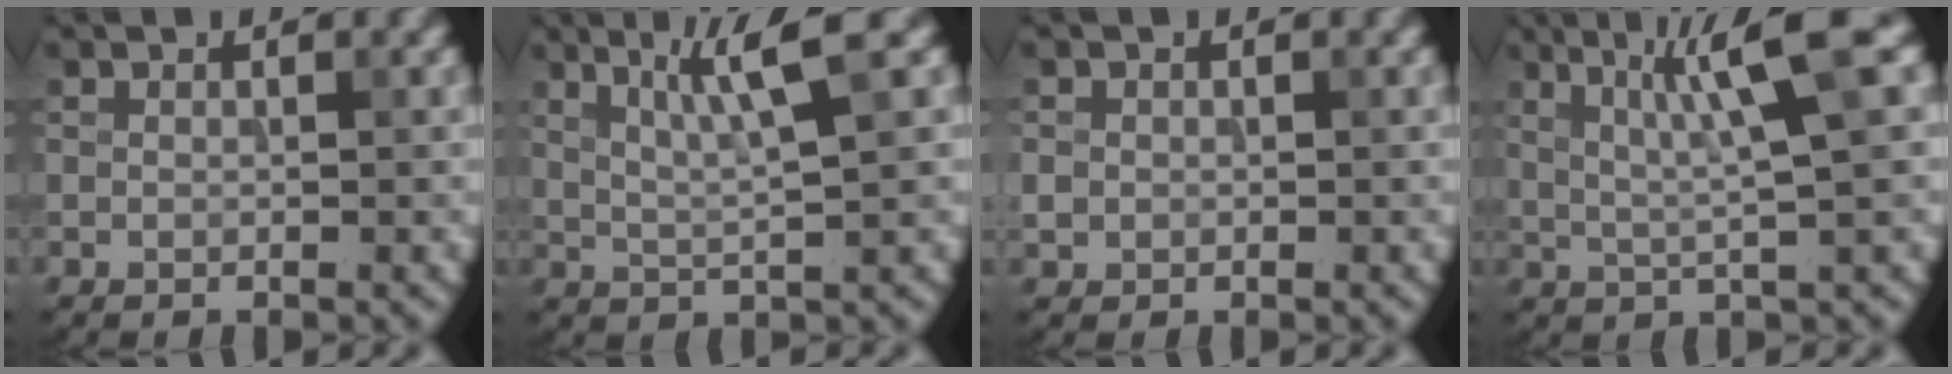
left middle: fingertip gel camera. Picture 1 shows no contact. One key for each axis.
{"total": 4.7, "fx": 2.2, "fy": 0.4, "fz": 4.2, "tx": -0.073, "ty": 0.001, "tz": 0.042}
{"total": 1.1, "fx": -0.1, "fy": 1.0, "fz": 0.3, "tx": 0.001, "ty": -0.003, "tz": -0.004}
{"total": 6.4, "fx": 2.2, "fy": 0.5, "fz": 6.0, "tx": -0.103, "ty": 0.009, "tz": 0.042}